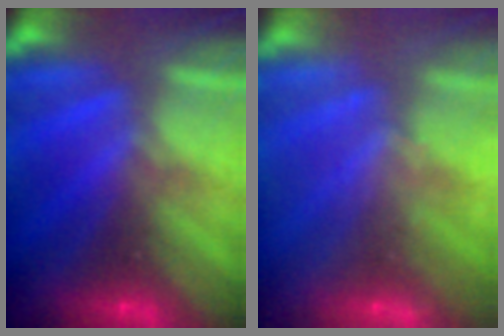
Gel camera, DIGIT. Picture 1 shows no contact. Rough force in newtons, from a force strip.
{"total": 2.2}